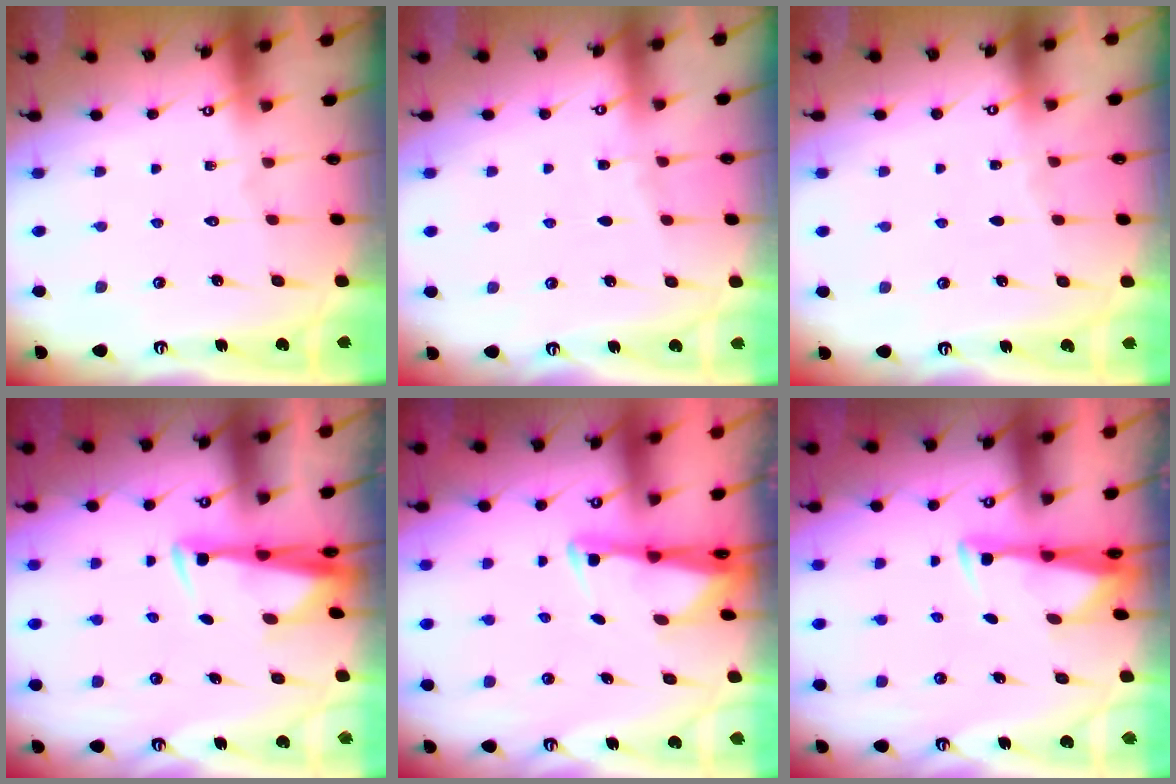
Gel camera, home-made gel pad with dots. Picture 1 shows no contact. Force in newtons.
{"total": 3.6, "press": 3.5, "slide": 0.5}
{"total": 3.1, "press": 3.0, "slide": 0.5}
{"total": 3.2, "press": 3.1, "slide": 0.7}
{"total": 2.7, "press": 2.6, "slide": 0.5}
{"total": 3.4, "press": 3.3, "slide": 1.0}